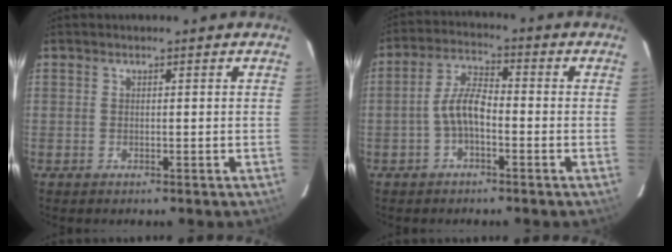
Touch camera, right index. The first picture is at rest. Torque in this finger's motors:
{"motor_torque": [0.87, -0.35, 0.41, 0.12]}